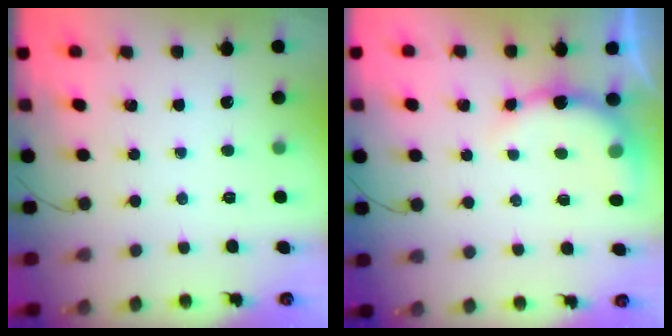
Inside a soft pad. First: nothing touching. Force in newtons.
{"total": 8.2, "press": 8.2, "slide": 0.4}